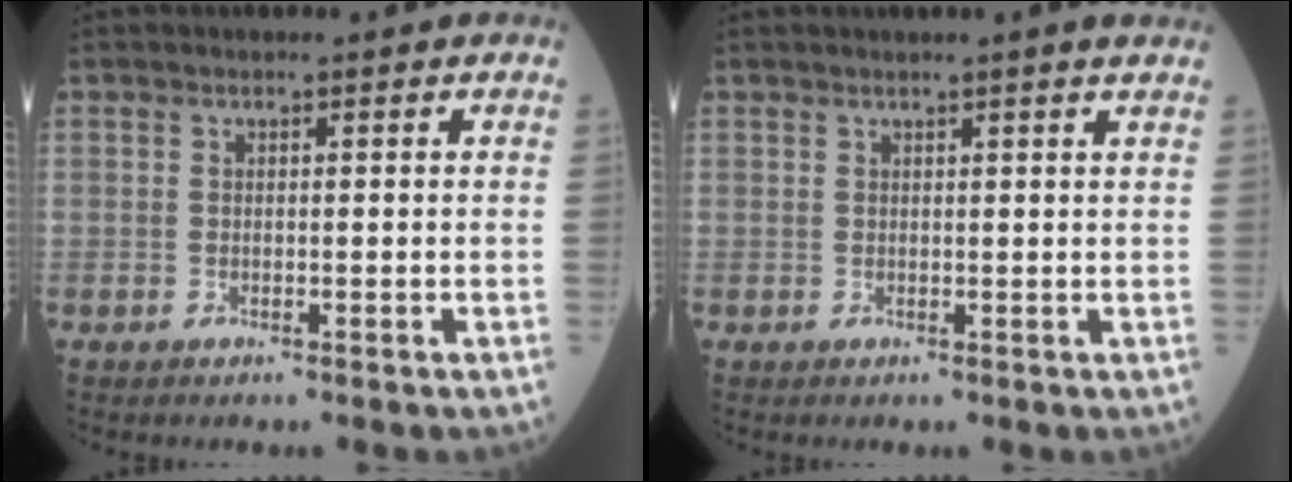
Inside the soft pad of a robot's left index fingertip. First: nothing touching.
{"total": 2.9, "force": [2.4, -0.5, 1.5], "torque": [-0.020, 0.009, 0.028]}